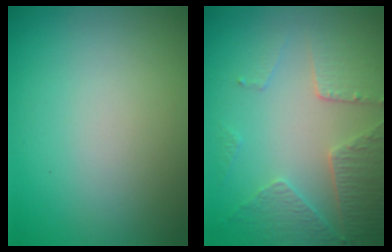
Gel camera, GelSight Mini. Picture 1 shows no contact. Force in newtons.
{"total": 4.6, "press": 3.4, "slide": 3.1}